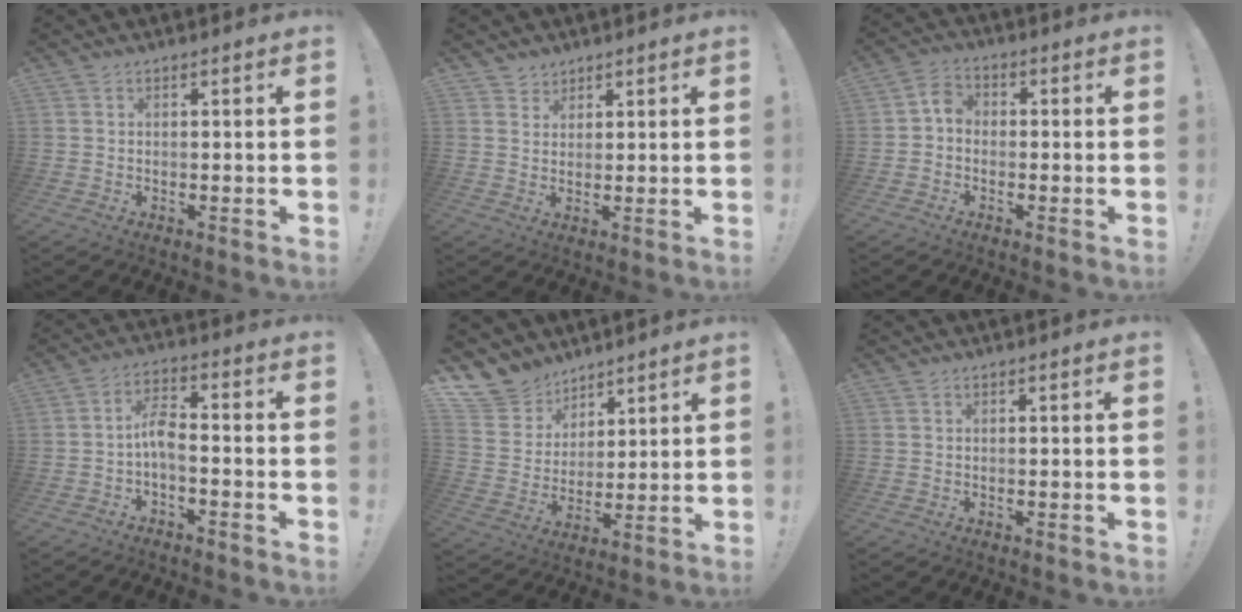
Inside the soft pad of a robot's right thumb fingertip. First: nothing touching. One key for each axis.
{"total": 3.1, "fx": 2.3, "fy": 2.0, "fz": -0.2, "tx": 0.005, "ty": -0.015, "tz": 0.042}
{"total": 4.2, "fx": -1.3, "fy": 3.3, "fz": 2.3, "tx": -0.049, "ty": 0.015, "tz": -0.024}
{"total": 6.6, "fx": -2.0, "fy": 2.8, "fz": 5.7, "tx": -0.114, "ty": 0.006, "tz": -0.036}
{"total": 11.2, "fx": 8.5, "fy": 7.1, "fz": 1.5, "tx": -0.040, "ty": -0.067, "tz": 0.171}
{"total": 0.0}